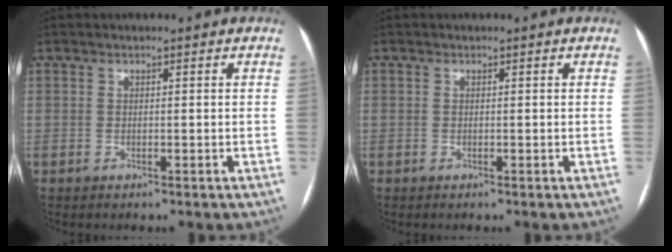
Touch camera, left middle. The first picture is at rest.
{"total": 0.0}